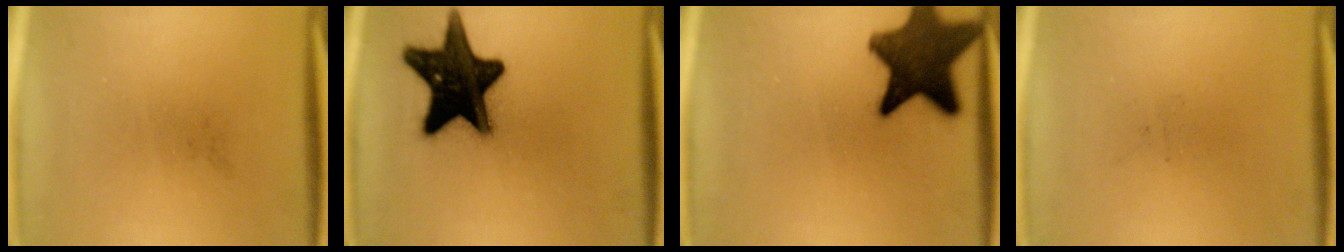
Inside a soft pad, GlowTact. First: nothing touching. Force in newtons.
{"total": 19.0}
{"total": 13.7}
{"total": 0.0}